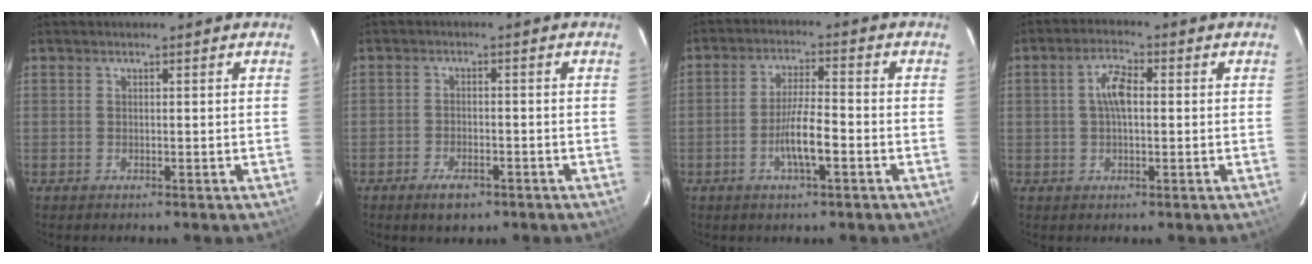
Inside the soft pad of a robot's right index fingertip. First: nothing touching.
{"total": 4.6, "force": [-3.0, 2.3, 2.5], "torque": [-0.057, -0.001, -0.049]}
{"total": 6.7, "force": [-2.6, 1.0, 6.1], "torque": [-0.119, 0.000, -0.046]}
{"total": 4.8, "force": [0.3, 2.1, 4.3], "torque": [-0.085, 0.014, 0.006]}